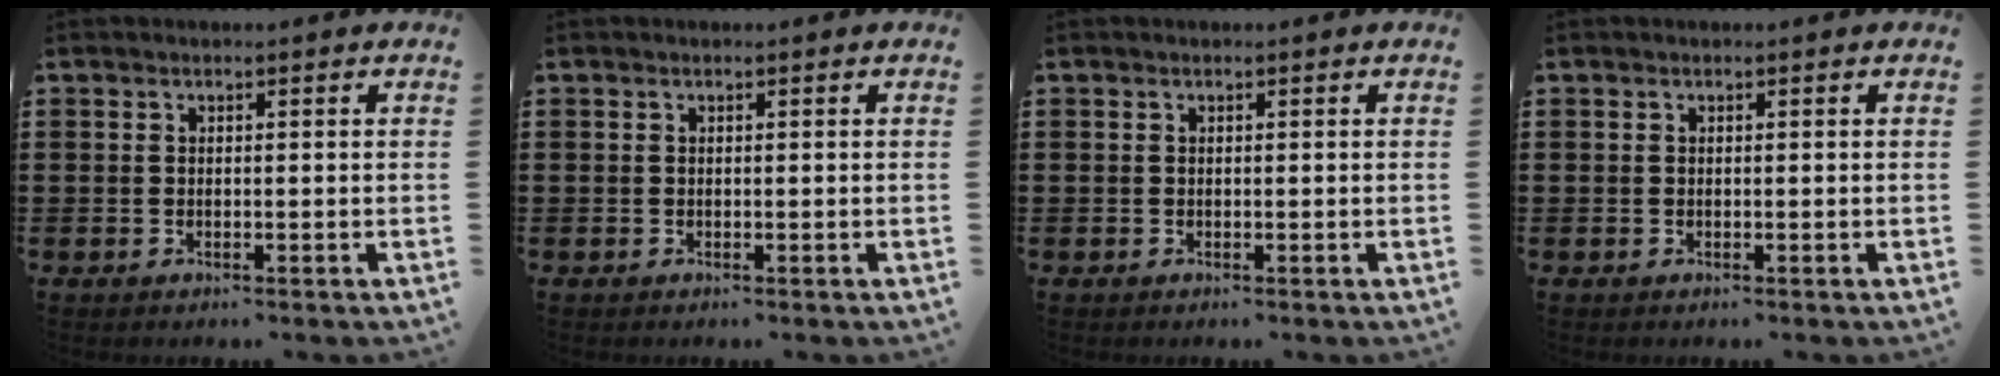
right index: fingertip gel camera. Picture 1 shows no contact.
{"total": 0.0}
{"total": 0.0}
{"total": 0.0}